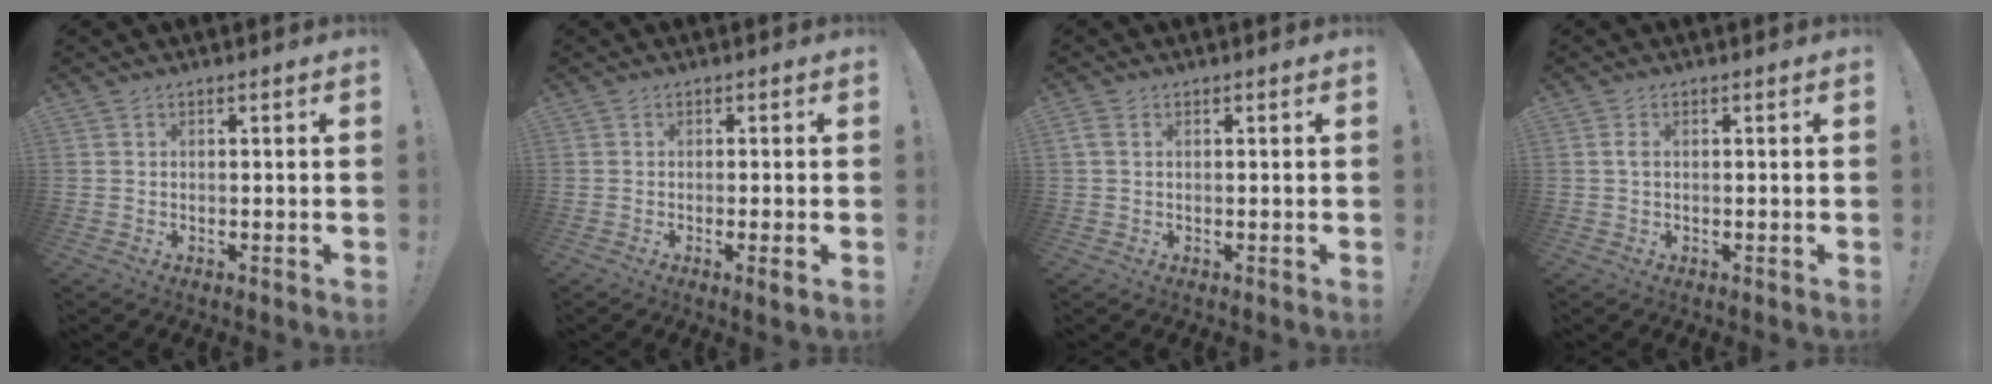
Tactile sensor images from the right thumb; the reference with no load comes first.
{"total": 2.8, "force": [-0.6, -0.4, 2.7], "torque": [-0.049, -0.004, -0.008]}
{"total": 1.7, "force": [0.6, 1.0, 1.2], "torque": [-0.030, 0.006, 0.013]}
{"total": 1.3, "force": [0.1, 0.6, 1.1], "torque": [-0.022, 0.003, 0.000]}